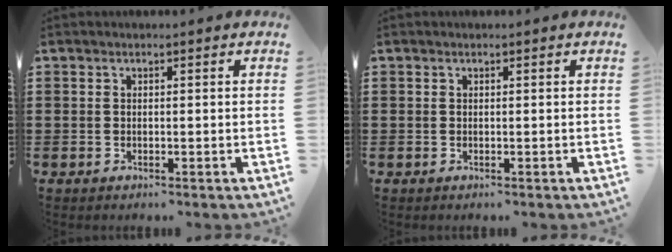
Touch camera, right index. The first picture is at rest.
{"total": 0.0}